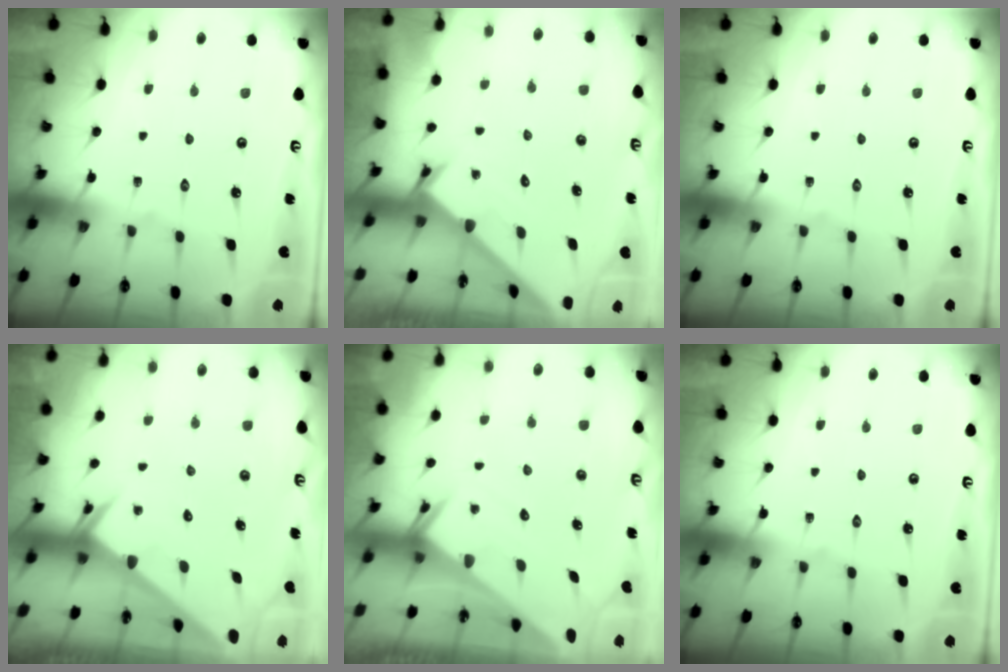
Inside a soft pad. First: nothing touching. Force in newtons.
{"total": 1.6, "press": 1.5, "slide": 0.1}
{"total": 0.0}
{"total": 2.5, "press": 2.5, "slide": 0.1}
{"total": 3.0, "press": 2.9, "slide": 0.3}
{"total": 0.0}